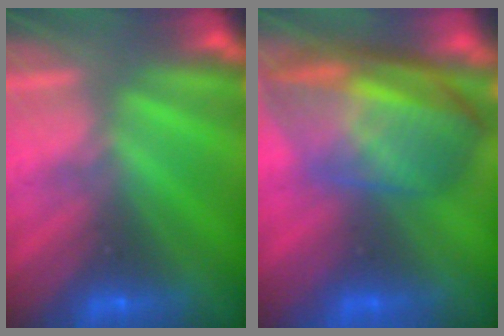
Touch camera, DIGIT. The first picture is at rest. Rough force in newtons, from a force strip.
{"total": 7.0}